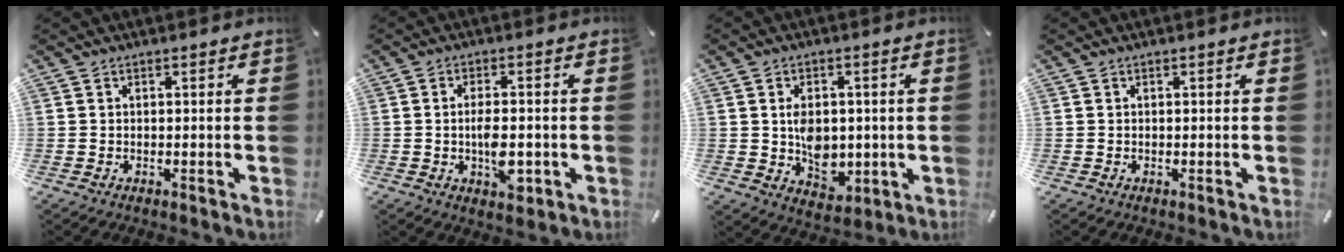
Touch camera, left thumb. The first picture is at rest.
{"total": 7.0, "force": [-1.6, 3.7, 5.7], "torque": [-0.090, 0.001, -0.028]}
{"total": 8.2, "force": [-0.1, 6.6, 4.9], "torque": [-0.075, 0.004, 0.001]}
{"total": 0.0}